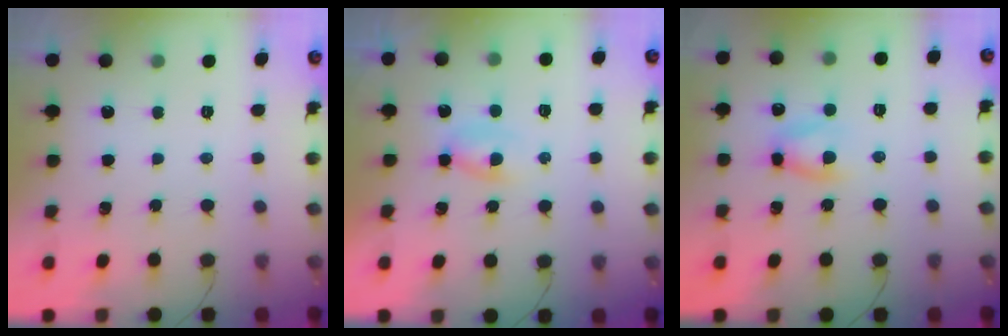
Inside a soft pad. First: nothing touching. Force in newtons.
{"total": 1.9, "press": 1.6, "slide": 1.0}
{"total": 6.4, "press": 6.3, "slide": 0.9}